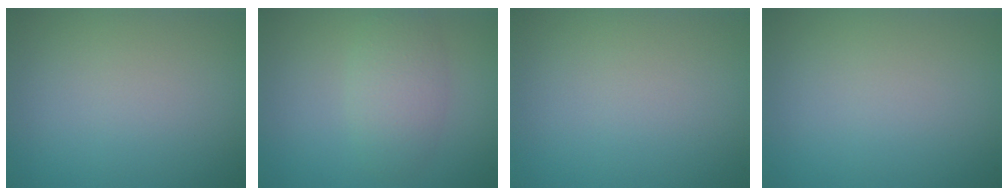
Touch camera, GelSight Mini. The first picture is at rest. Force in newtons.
{"total": 2.9, "press": 2.9, "slide": 0.1}
{"total": 0.0}
{"total": 0.0}